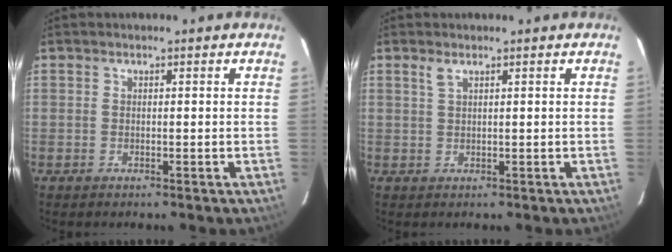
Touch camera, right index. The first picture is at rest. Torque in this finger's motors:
{"motor_torque": [0.00, 0.00, 0.00, 0.03]}